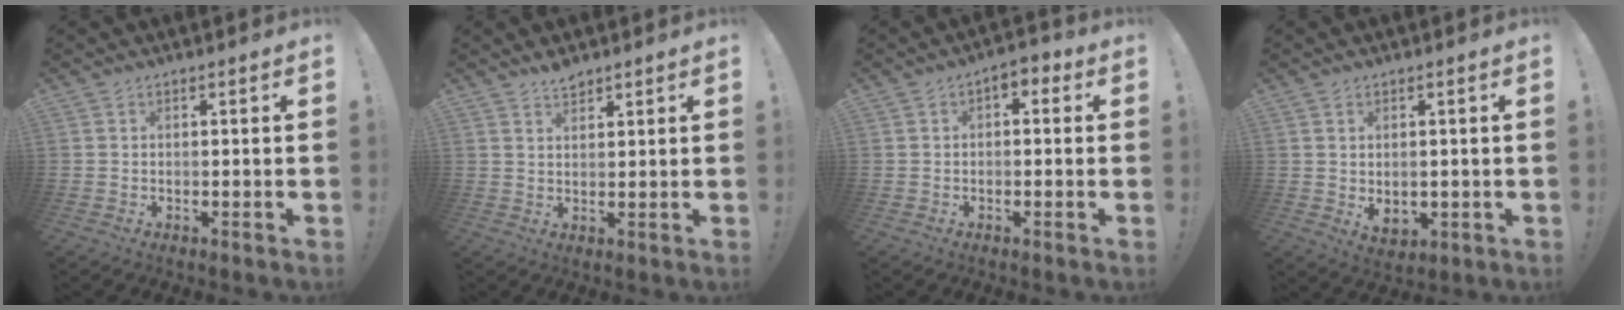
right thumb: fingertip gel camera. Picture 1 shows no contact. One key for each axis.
{"total": 3.1, "fx": 2.8, "fy": 1.1, "fz": 0.8, "tx": -0.005, "ty": -0.020, "tz": 0.049}
{"total": 3.1, "fx": -0.3, "fy": 2.0, "fz": 2.3, "tx": -0.031, "ty": 0.007, "tz": -0.009}
{"total": 3.6, "fx": 1.0, "fy": 2.8, "fz": 2.0, "tx": -0.023, "ty": -0.007, "tz": 0.020}